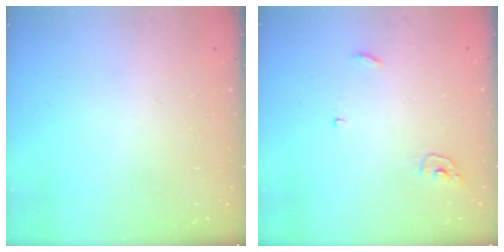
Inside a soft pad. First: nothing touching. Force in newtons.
{"total": 3.8, "press": 3.8, "slide": 0.5}